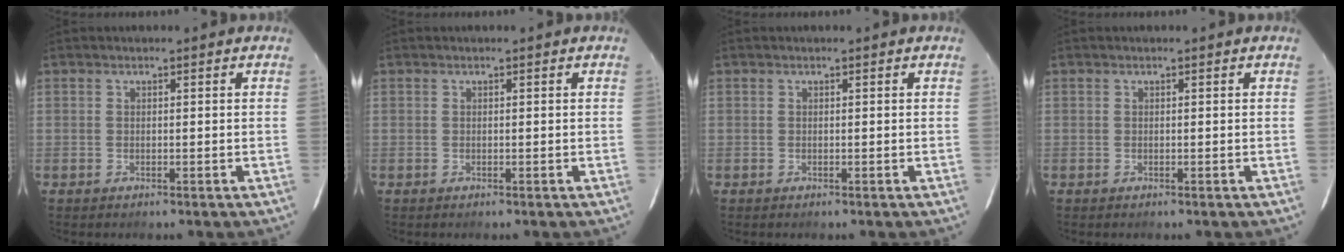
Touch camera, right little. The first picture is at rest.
{"total": 0.0}
{"total": 0.0}
{"total": 0.0}